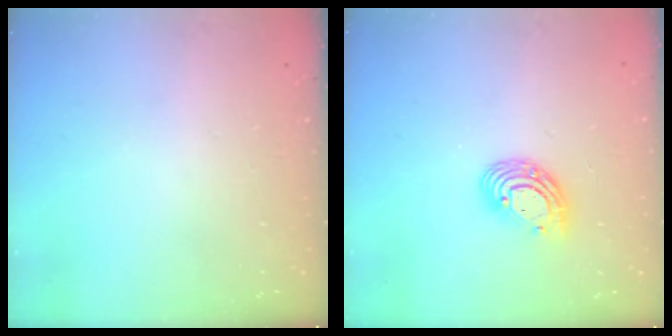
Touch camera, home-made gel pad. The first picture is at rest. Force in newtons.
{"total": 9.5, "press": 9.4, "slide": 1.7}